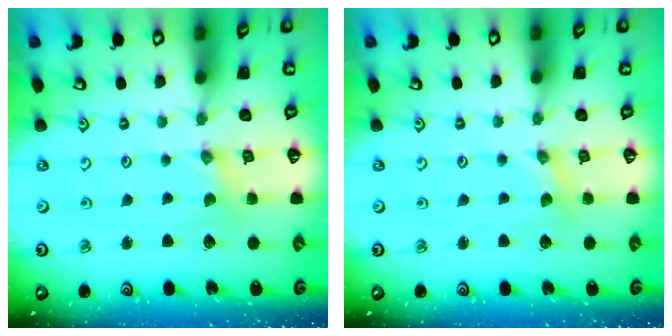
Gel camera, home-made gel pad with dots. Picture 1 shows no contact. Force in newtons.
{"total": 1.7, "press": 1.7, "slide": 0.3}